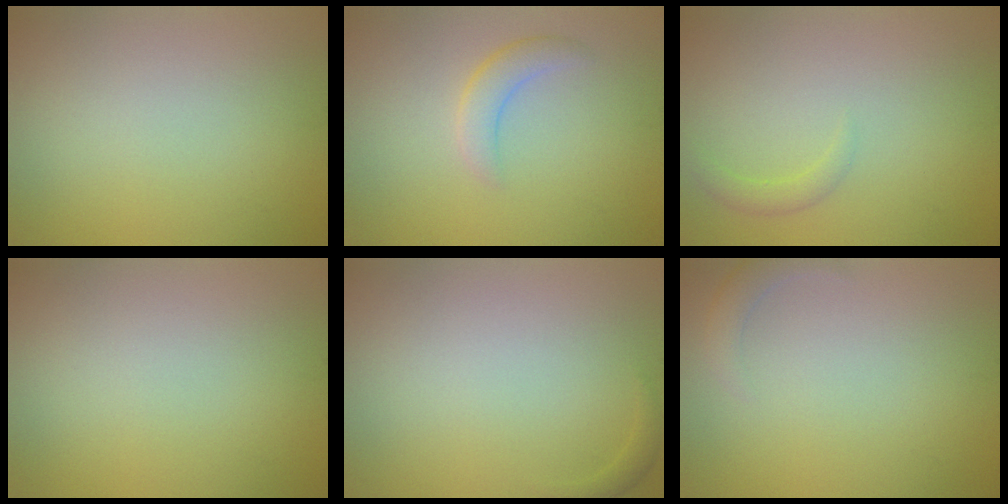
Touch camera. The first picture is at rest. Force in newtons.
{"total": 2.1, "press": 2.1, "slide": 0.2}
{"total": 1.1, "press": 1.1, "slide": 0.1}
{"total": 0.0}
{"total": 0.6, "press": 0.6, "slide": 0.1}
{"total": 1.6, "press": 1.6, "slide": 0.3}